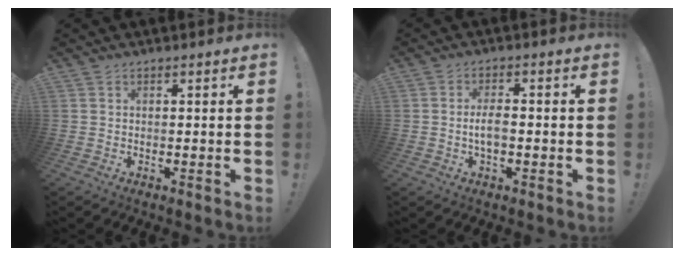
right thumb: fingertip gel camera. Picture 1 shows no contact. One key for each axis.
{"total": 4.5, "fx": -1.0, "fy": 1.6, "fz": 4.1, "tx": -0.086, "ty": 0.003, "tz": -0.021}